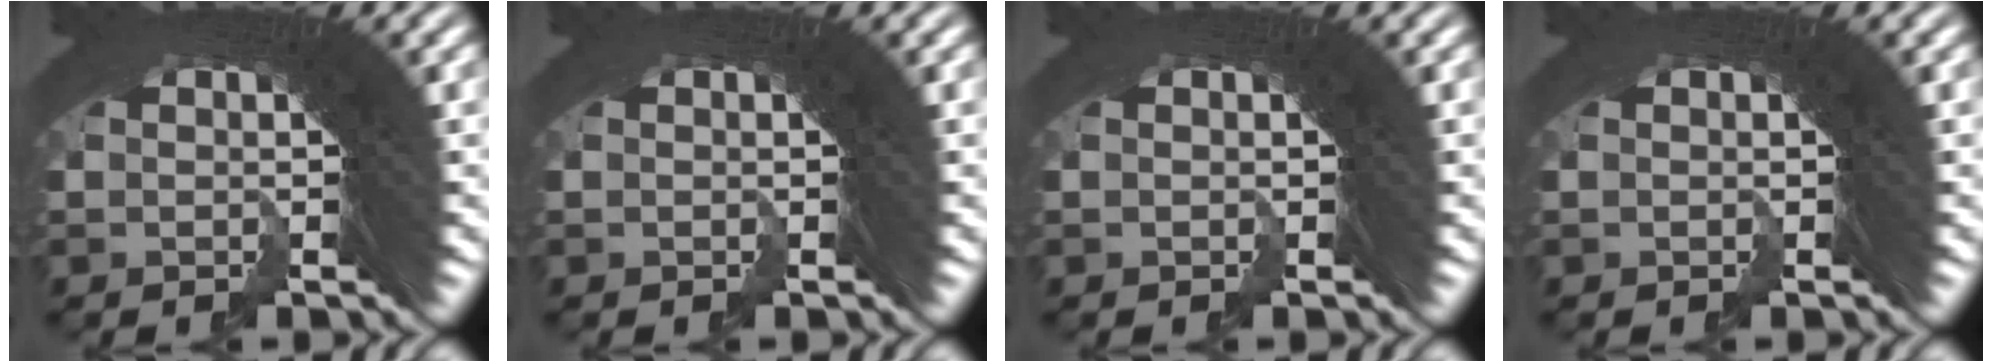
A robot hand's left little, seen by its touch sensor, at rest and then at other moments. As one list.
[{"total": 0.0}, {"total": 0.0}, {"total": 0.0}]